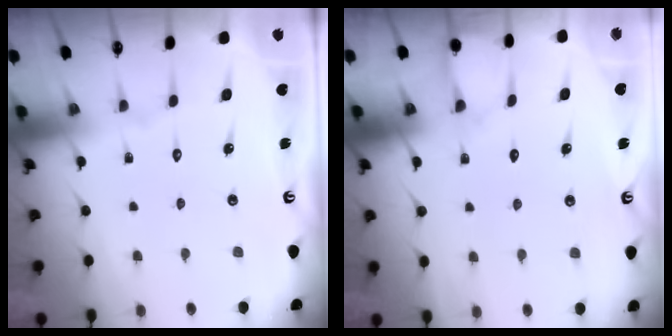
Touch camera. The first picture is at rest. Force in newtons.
{"total": 6.3, "press": 6.3, "slide": 0.6}